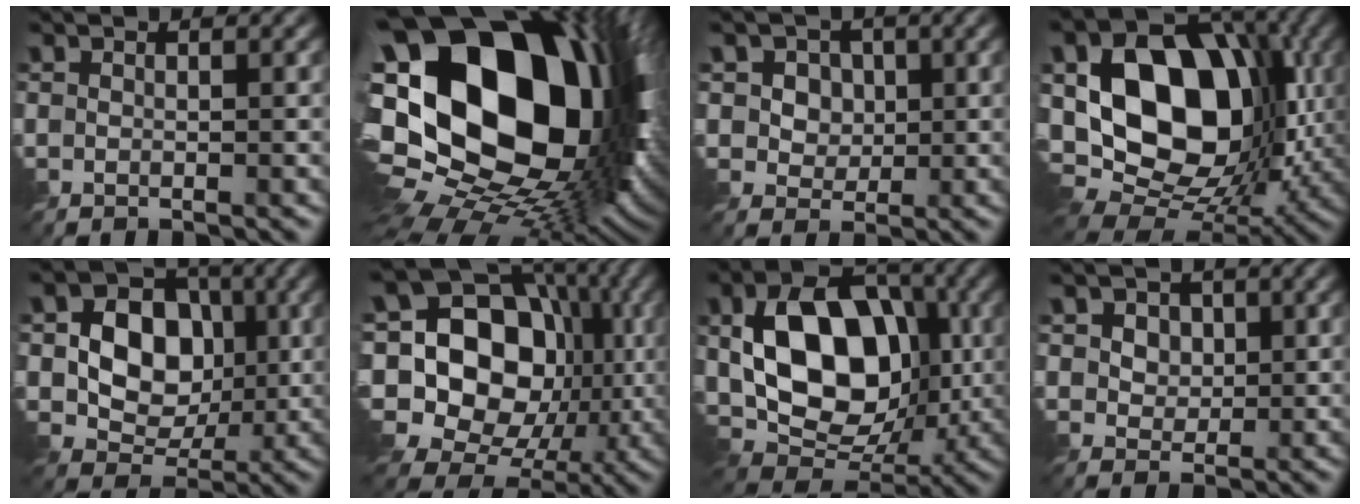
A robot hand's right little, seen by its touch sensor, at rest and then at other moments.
{"total": 22.6, "force": [3.0, 14.3, 17.3], "torque": [-0.333, 0.004, 0.048]}
{"total": 4.3, "force": [1.5, 3.6, 1.9], "torque": [-0.042, 0.000, 0.024]}
{"total": 15.3, "force": [0.9, 11.1, 10.4], "torque": [-0.187, -0.001, 0.011]}
{"total": 6.9, "force": [0.1, 5.5, 4.1], "torque": [-0.066, -0.001, -0.010]}
{"total": 19.0, "force": [1.0, 15.6, 10.7], "torque": [-0.221, 0.055, 0.001]}
{"total": 11.1, "force": [0.4, 7.8, 7.9], "torque": [-0.140, -0.005, 0.010]}
{"total": 3.7, "force": [1.4, 3.0, 1.6], "torque": [-0.041, -0.002, 0.025]}